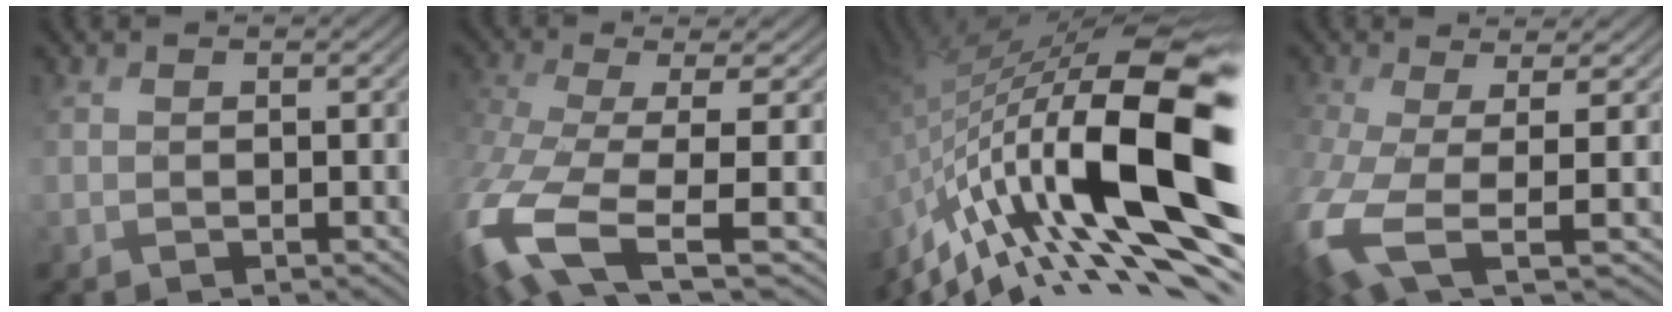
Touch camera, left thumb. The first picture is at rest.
{"total": 12.2, "force": [-3.5, 4.8, 10.6], "torque": [-0.281, -0.049, -0.029]}
{"total": 19.3, "force": [-5.8, 7.4, 16.8], "torque": [-0.310, -0.023, -0.111]}
{"total": 9.5, "force": [-3.5, 3.5, 8.1], "torque": [-0.199, -0.040, -0.059]}